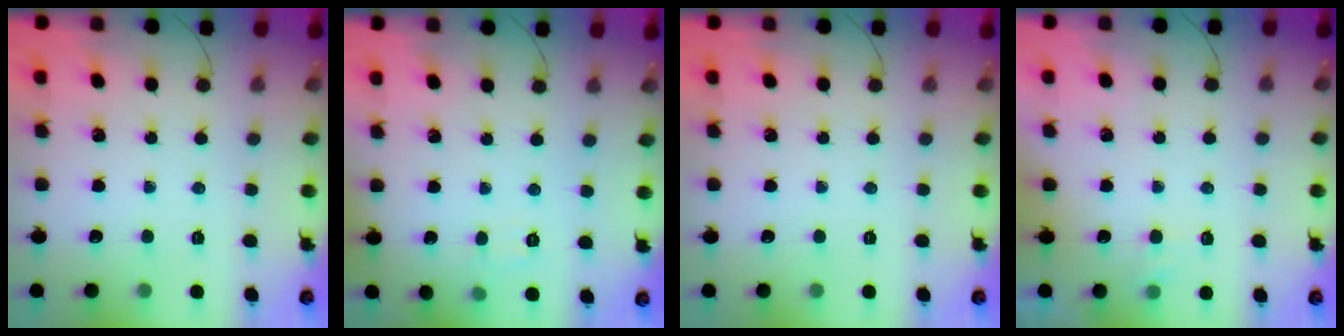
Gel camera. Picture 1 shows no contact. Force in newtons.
{"total": 2.9, "press": 2.5, "slide": 1.4}
{"total": 0.0}
{"total": 4.9, "press": 4.7, "slide": 1.4}